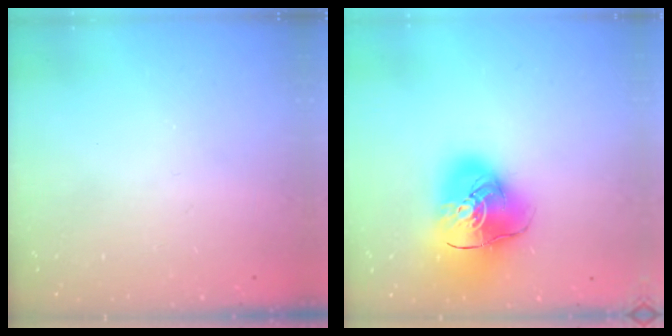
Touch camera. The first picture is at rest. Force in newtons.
{"total": 18.1, "press": 17.9, "slide": 2.7}